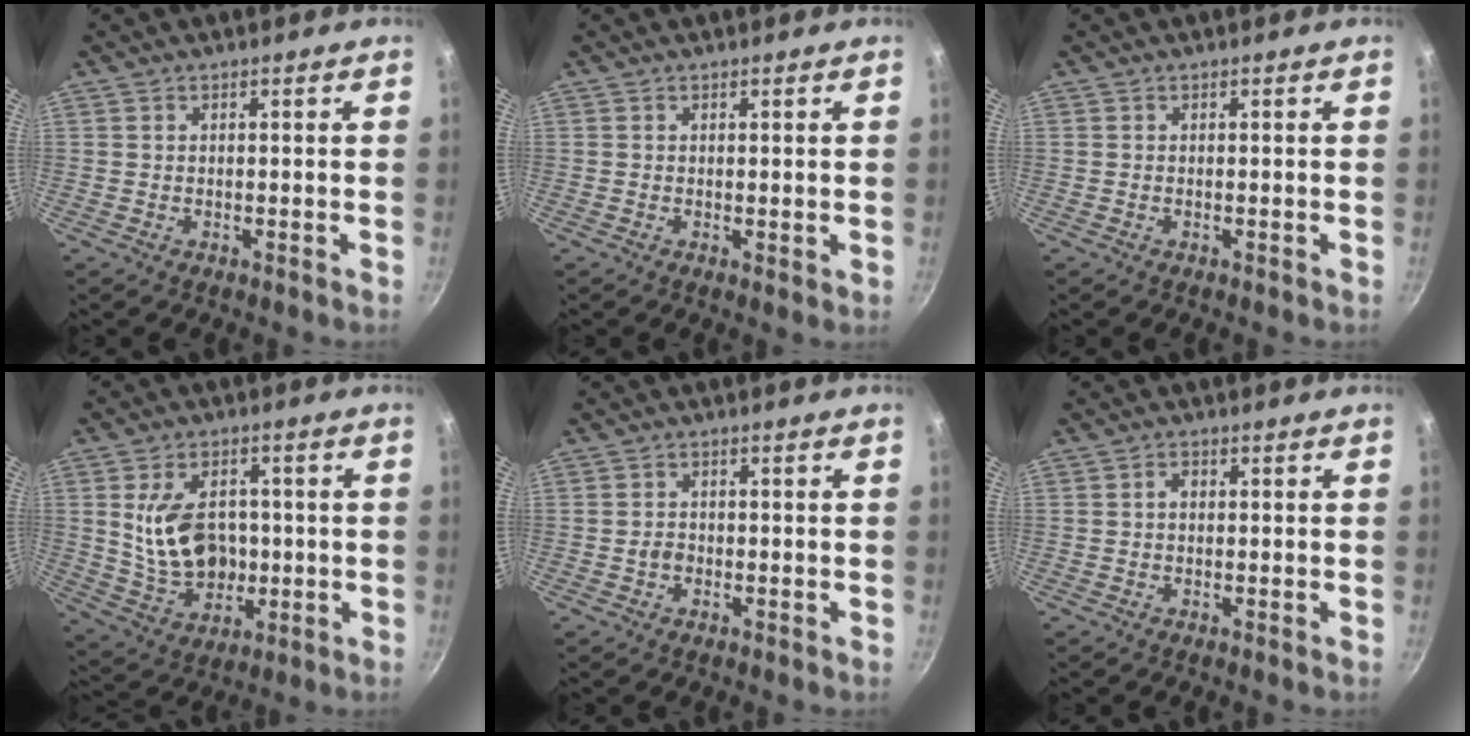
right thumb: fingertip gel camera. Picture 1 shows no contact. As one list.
[{"total": 0.6, "force": [0.3, 0.3, 0.5], "torque": [-0.006, -0.005, 0.003]}, {"total": 0.0}, {"total": 13.7, "force": [0.7, 9.7, 9.6], "torque": [-0.139, -0.002, 0.025]}, {"total": 2.0, "force": [-0.6, 1.5, 1.1], "torque": [-0.014, 0.010, -0.011]}, {"total": 1.8, "force": [0.1, 1.3, 1.2], "torque": [-0.017, 0.005, 0.000]}]